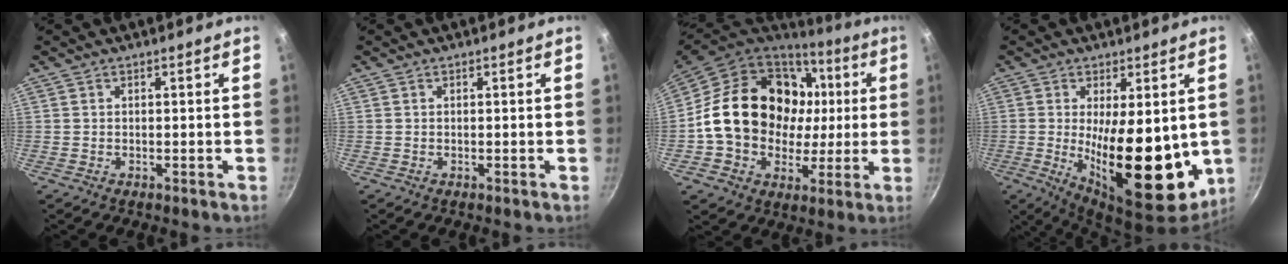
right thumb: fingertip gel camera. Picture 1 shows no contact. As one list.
[{"total": 0.0}, {"total": 24.8, "force": [3.3, 19.5, 14.9], "torque": [-0.229, 0.030, 0.066]}, {"total": 19.0, "force": [-0.9, 7.8, 17.3], "torque": [-0.236, -0.028, -0.002]}]